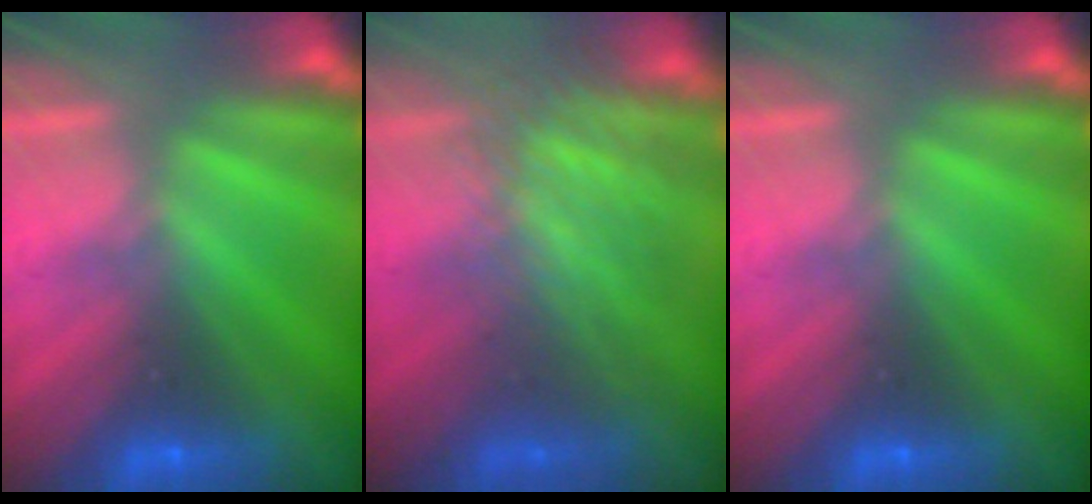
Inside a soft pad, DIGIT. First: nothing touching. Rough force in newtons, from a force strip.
{"total": 2.9}
{"total": 0.0}